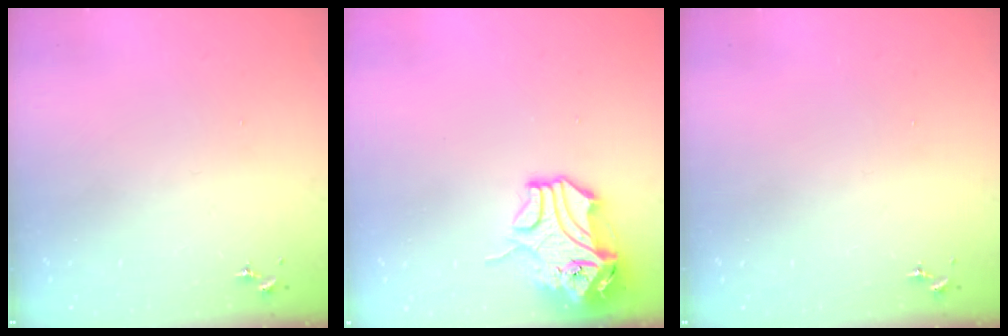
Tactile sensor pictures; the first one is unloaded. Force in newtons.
{"total": 12.0, "press": 11.9, "slide": 1.6}
{"total": 0.0}